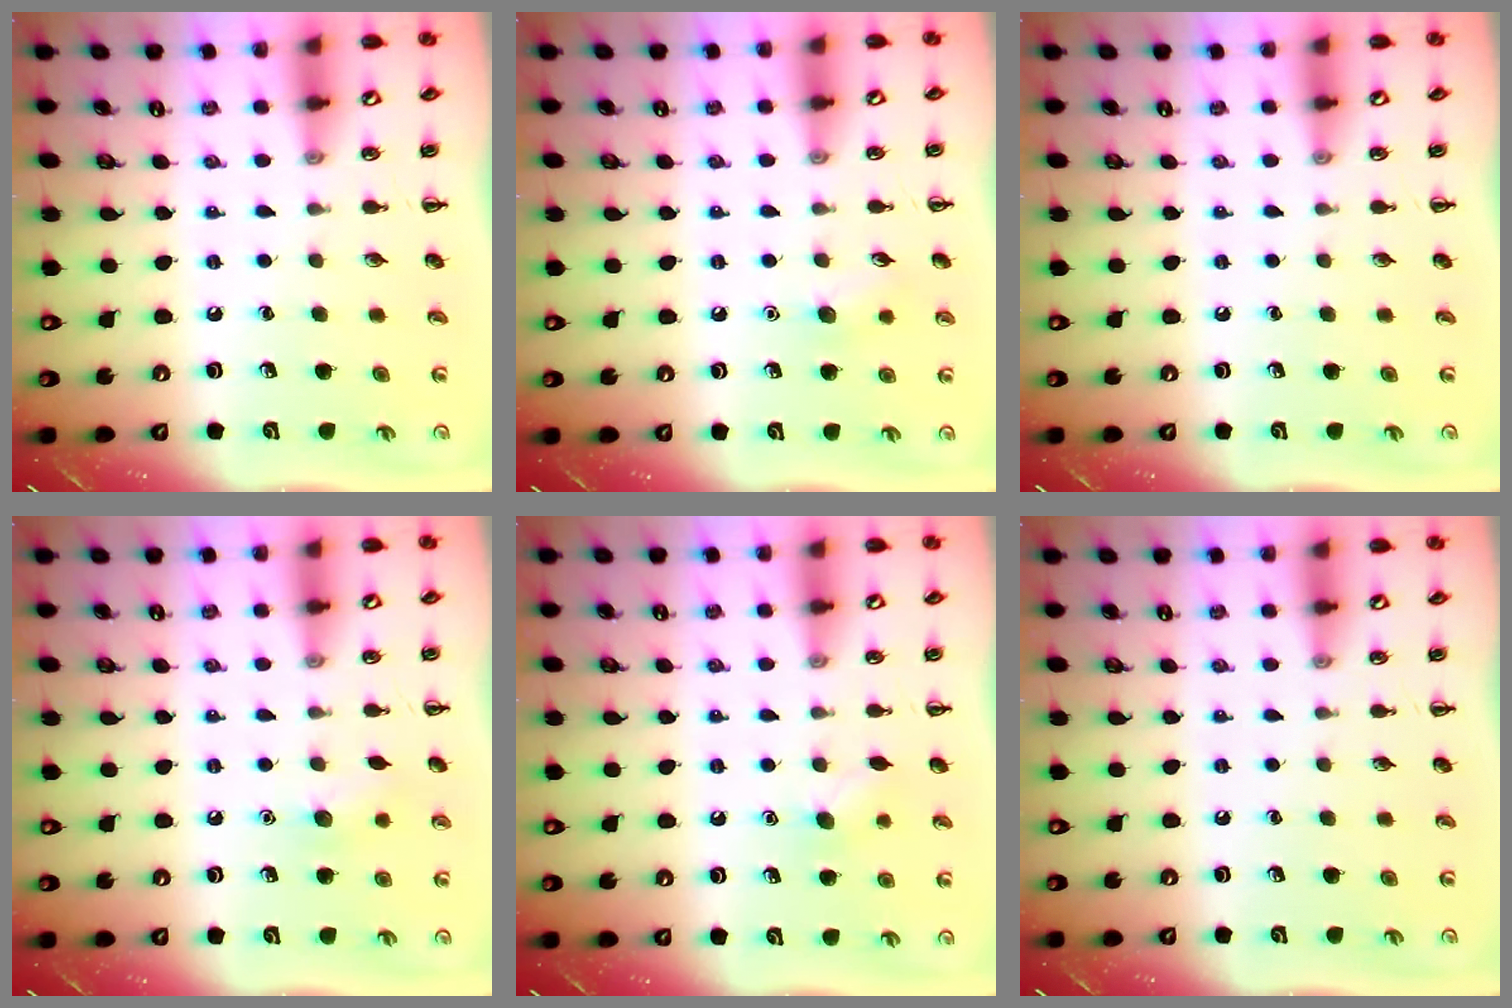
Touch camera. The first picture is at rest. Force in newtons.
{"total": 6.3, "press": 6.1, "slide": 1.6}
{"total": 0.0}
{"total": 6.7, "press": 6.5, "slide": 1.7}
{"total": 4.9, "press": 4.8, "slide": 1.2}
{"total": 0.0}